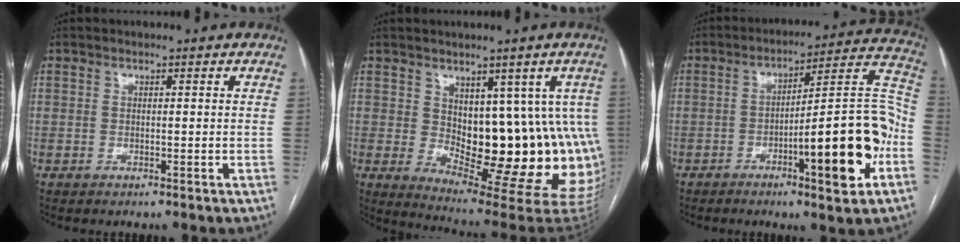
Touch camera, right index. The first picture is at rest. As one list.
[{"total": 15.9, "force": [1.8, 7.2, 14.0], "torque": [-0.137, -0.006, 0.041]}, {"total": 17.4, "force": [-5.9, 2.1, 16.2], "torque": [-0.211, 0.023, -0.080]}]